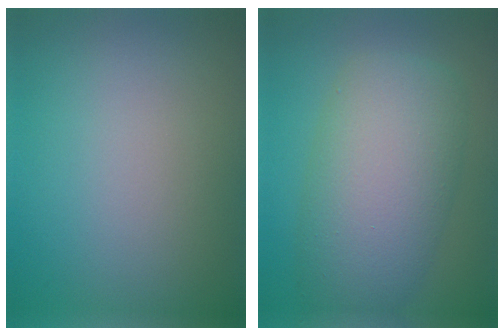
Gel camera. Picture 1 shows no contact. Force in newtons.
{"total": 9.1, "press": 9.1, "slide": 0.3}